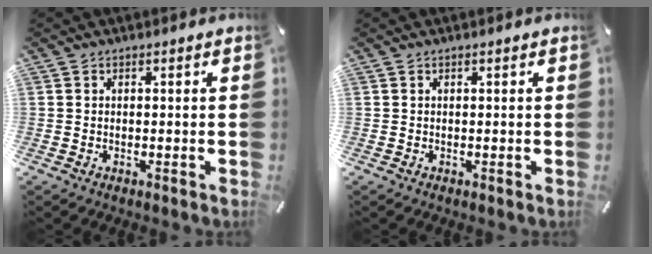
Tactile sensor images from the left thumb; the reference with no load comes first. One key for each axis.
{"total": 0.0}